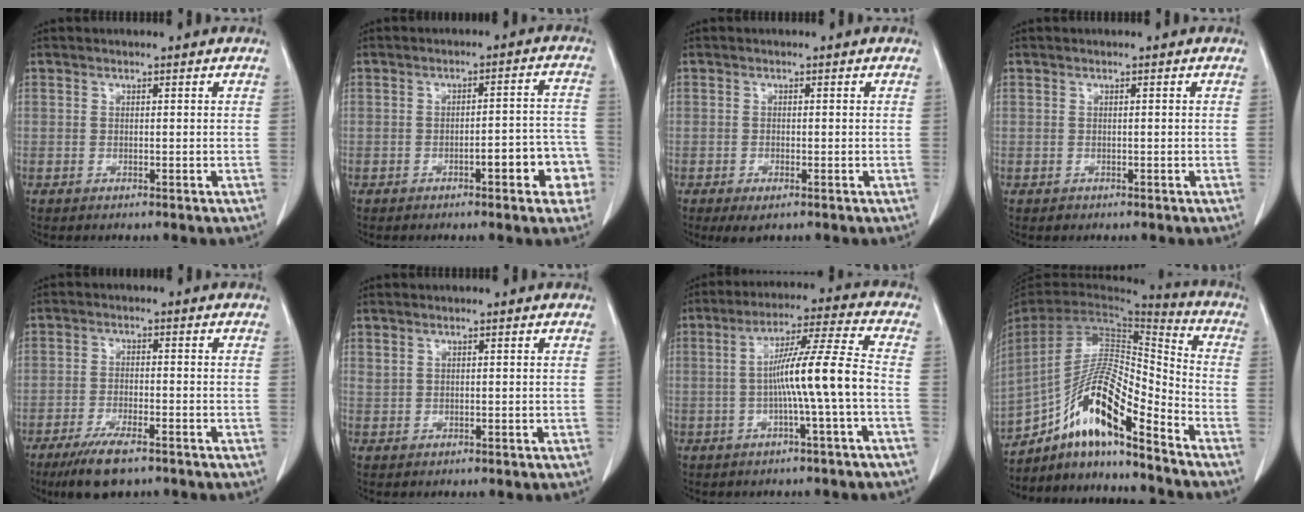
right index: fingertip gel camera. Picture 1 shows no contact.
{"total": 7.6, "force": [-3.3, 1.9, 6.6], "torque": [-0.072, 0.029, -0.038]}
{"total": 2.4, "force": [-1.4, 0.8, 1.8], "torque": [-0.033, -0.004, -0.017]}
{"total": 0.6, "force": [-0.4, 0.4, 0.0], "torque": [-0.001, 0.003, -0.008]}
{"total": 7.3, "force": [-5.2, 1.7, 4.9], "torque": [-0.090, -0.014, -0.087]}
{"total": 0.6, "force": [0.5, 0.2, 0.3], "torque": [-0.009, 0.005, 0.013]}
{"total": 10.0, "force": [-1.7, -1.2, 9.8], "torque": [-0.171, 0.017, -0.030]}
{"total": 16.5, "force": [-11.3, 2.2, 11.9], "torque": [-0.232, 0.010, -0.202]}